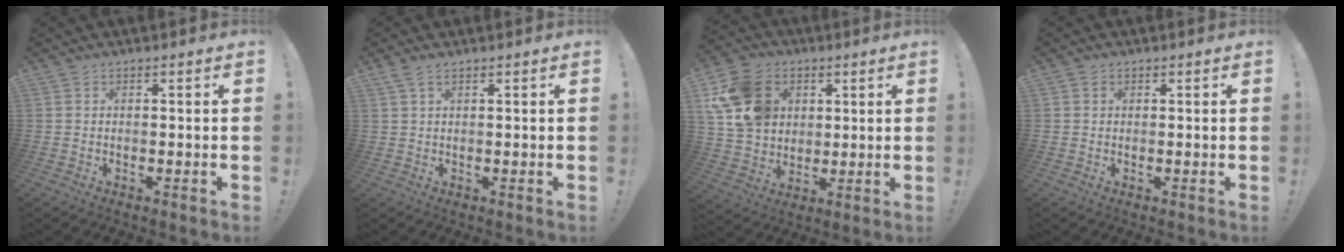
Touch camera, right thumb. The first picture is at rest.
{"total": 2.6, "force": [1.7, 0.9, 1.9], "torque": [-0.045, -0.001, 0.032]}
{"total": 16.7, "force": [5.3, 13.5, 8.2], "torque": [-0.137, -0.013, 0.112]}
{"total": 0.8, "force": [0.3, 0.7, 0.0], "torque": [-0.002, 0.003, 0.006]}